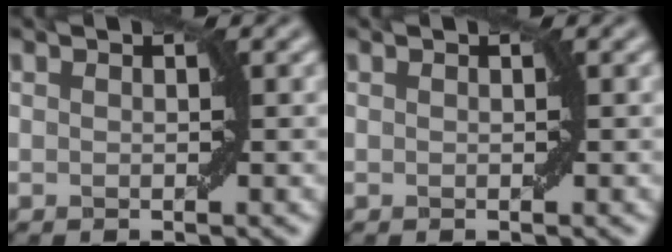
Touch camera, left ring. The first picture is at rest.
{"total": 0.0}